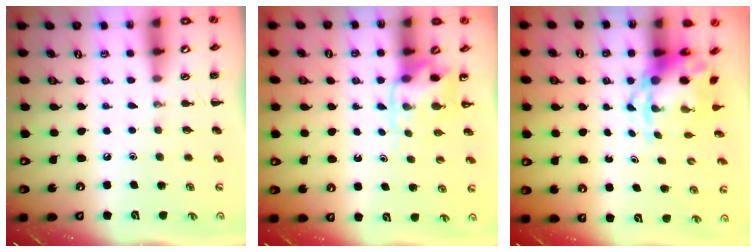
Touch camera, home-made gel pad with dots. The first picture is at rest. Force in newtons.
{"total": 5.1, "press": 5.0, "slide": 0.9}
{"total": 3.8, "press": 3.7, "slide": 0.8}